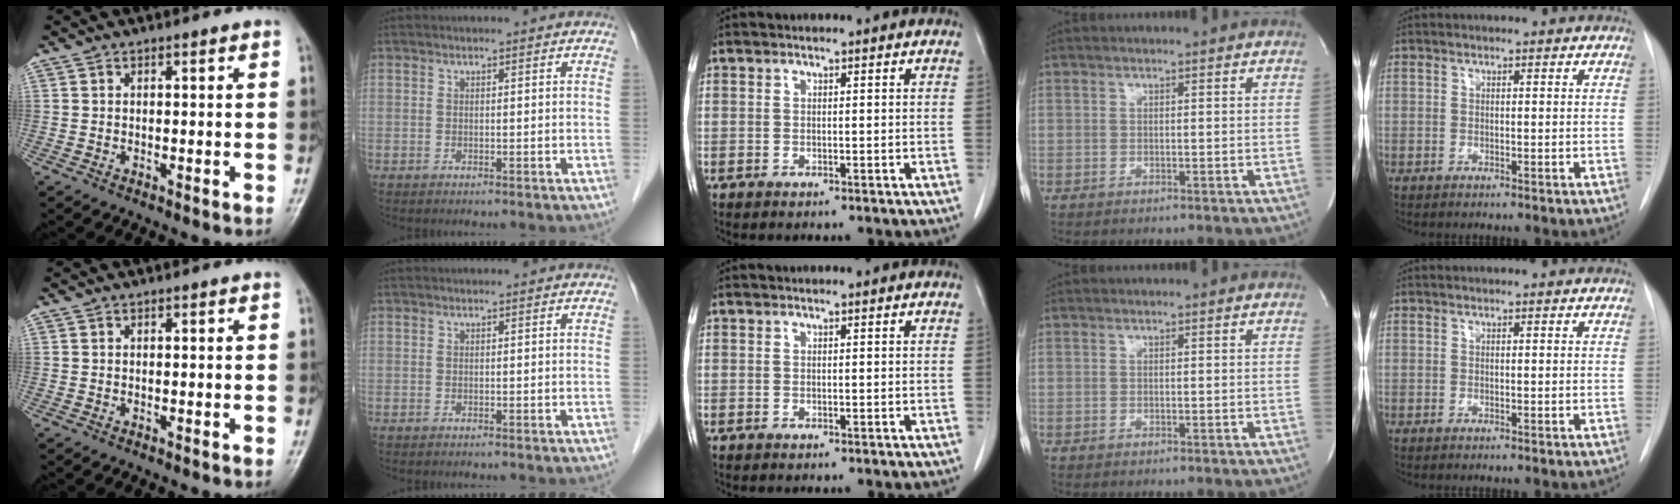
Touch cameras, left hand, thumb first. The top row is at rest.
{}